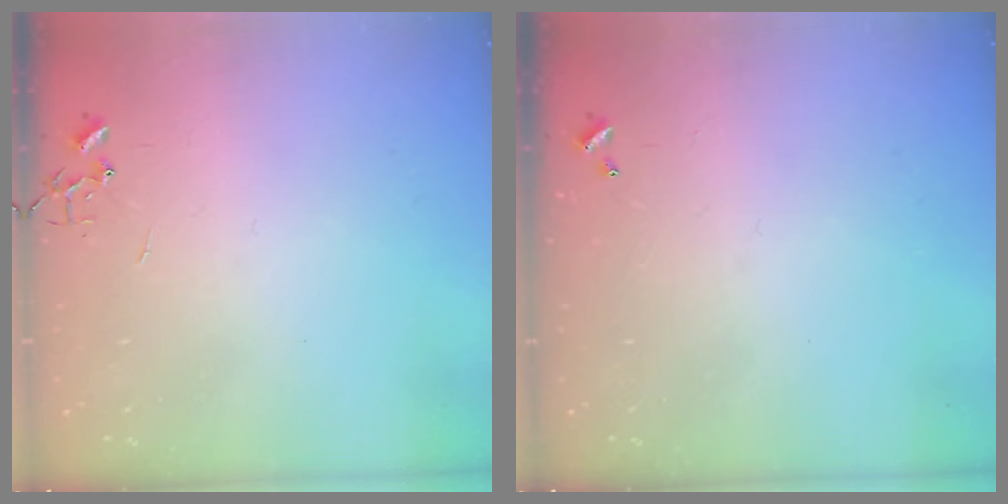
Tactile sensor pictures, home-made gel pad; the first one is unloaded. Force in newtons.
{"total": 0.0}